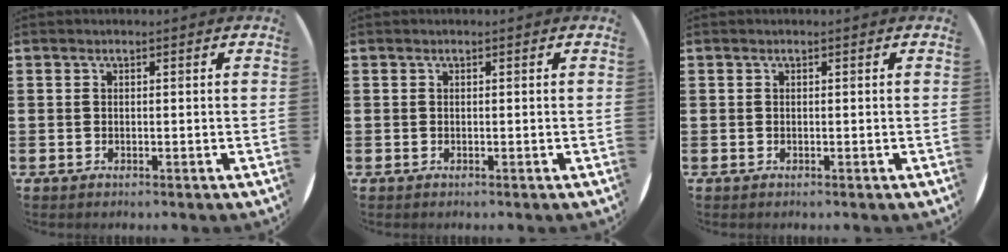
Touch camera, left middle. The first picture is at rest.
{"total": 0.0}
{"total": 0.0}